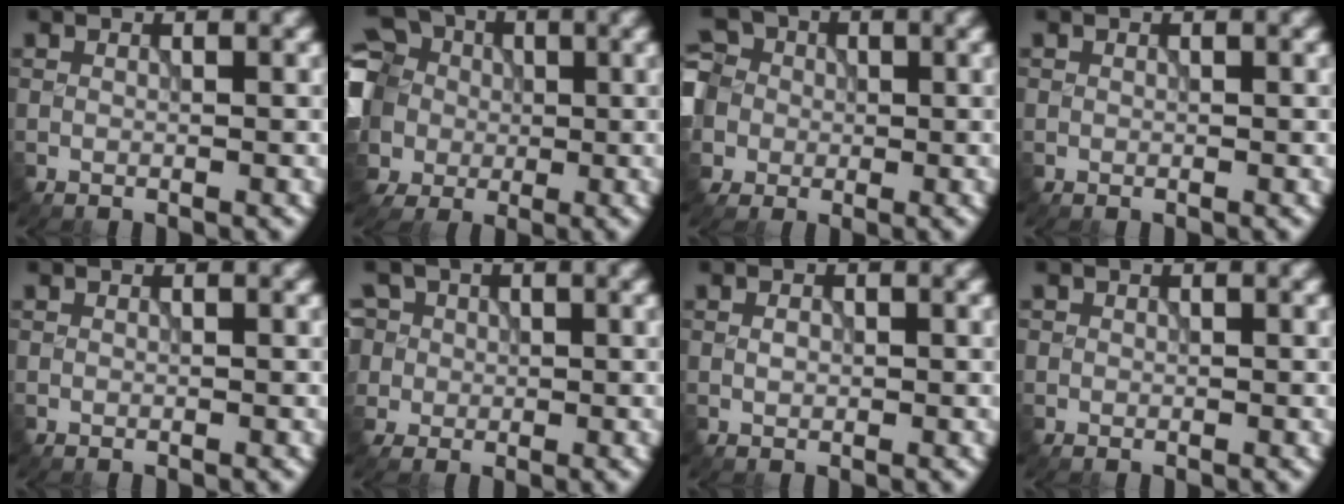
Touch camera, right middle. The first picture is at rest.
{"total": 12.9, "force": [0.5, 10.8, 7.1], "torque": [-0.177, 0.019, -0.022]}
{"total": 8.1, "force": [-1.4, 7.2, 3.2], "torque": [-0.081, 0.010, -0.056]}
{"total": 0.0}
{"total": 0.0}
{"total": 6.6, "force": [1.7, 5.8, 2.8], "torque": [-0.063, 0.033, 0.004]}
{"total": 0.7, "force": [0.0, 0.4, 0.5], "torque": [-0.011, 0.002, -0.001]}
{"total": 0.6, "force": [0.0, 0.6, 0.0], "torque": [0.007, -0.002, -0.002]}